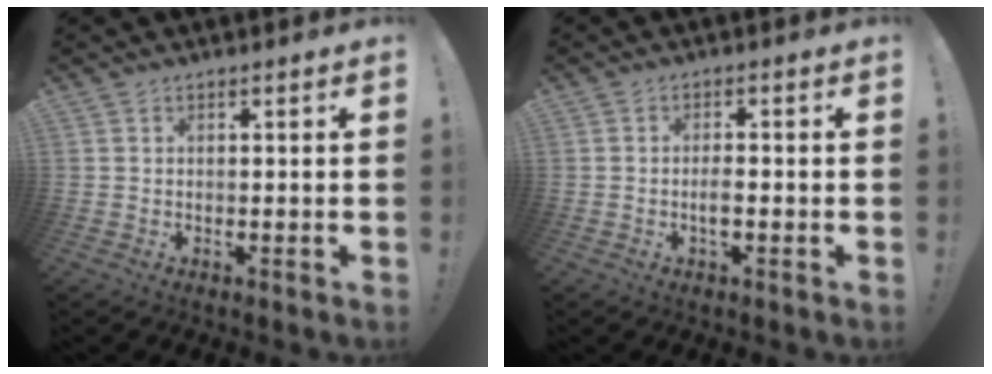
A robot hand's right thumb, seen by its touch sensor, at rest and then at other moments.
{"total": 2.8, "force": [-1.0, 1.6, 2.1], "torque": [-0.019, 0.000, -0.021]}